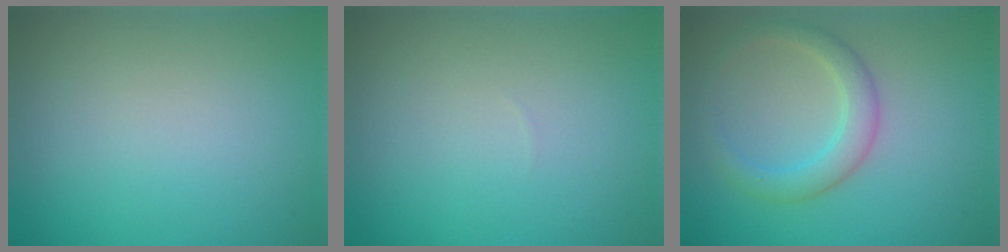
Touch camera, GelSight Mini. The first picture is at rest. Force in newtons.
{"total": 0.0}
{"total": 2.8, "press": 2.8, "slide": 0.2}